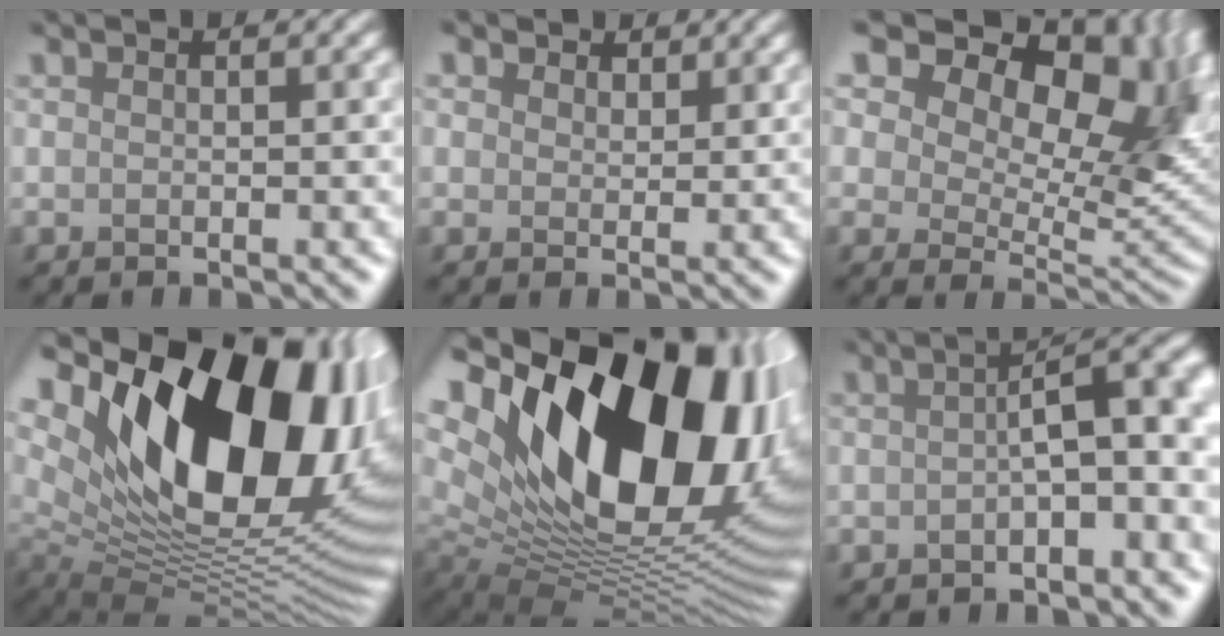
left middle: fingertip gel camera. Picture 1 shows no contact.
{"total": 1.4, "force": [0.8, 0.0, -1.2], "torque": [0.008, 0.004, 0.022]}
{"total": 15.1, "force": [8.3, 8.2, 9.5], "torque": [-0.143, 0.045, 0.136]}
{"total": 18.0, "force": [6.8, 9.6, 13.5], "torque": [-0.234, 0.012, 0.133]}
{"total": 20.2, "force": [6.9, 11.3, 15.2], "torque": [-0.279, 0.027, 0.131]}
{"total": 4.6, "force": [-0.3, 0.8, 4.6], "torque": [-0.066, 0.019, 0.003]}